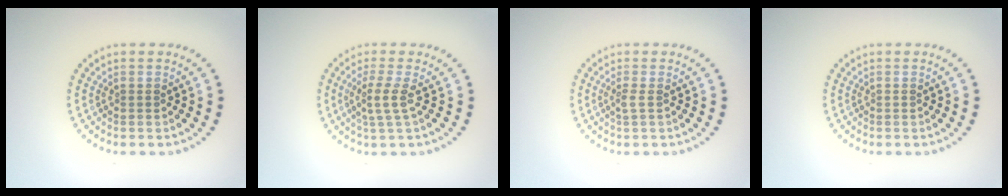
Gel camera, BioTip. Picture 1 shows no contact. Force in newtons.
{"total": 2.0, "press": 1.5, "slide": 1.4}
{"total": 0.9, "press": 0.7, "slide": 0.6}
{"total": 0.0}